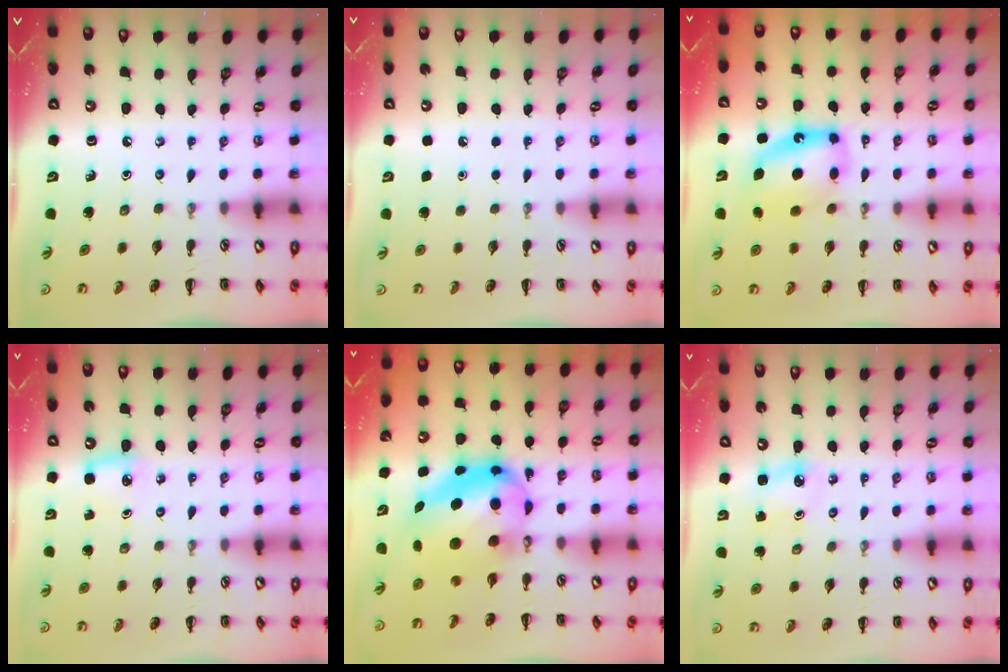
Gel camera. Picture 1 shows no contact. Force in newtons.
{"total": 1.6, "press": 1.6, "slide": 0.1}
{"total": 10.3, "press": 10.1, "slide": 2.3}
{"total": 5.3, "press": 5.1, "slide": 1.6}
{"total": 11.7, "press": 11.4, "slide": 2.6}
{"total": 2.9, "press": 2.8, "slide": 0.5}